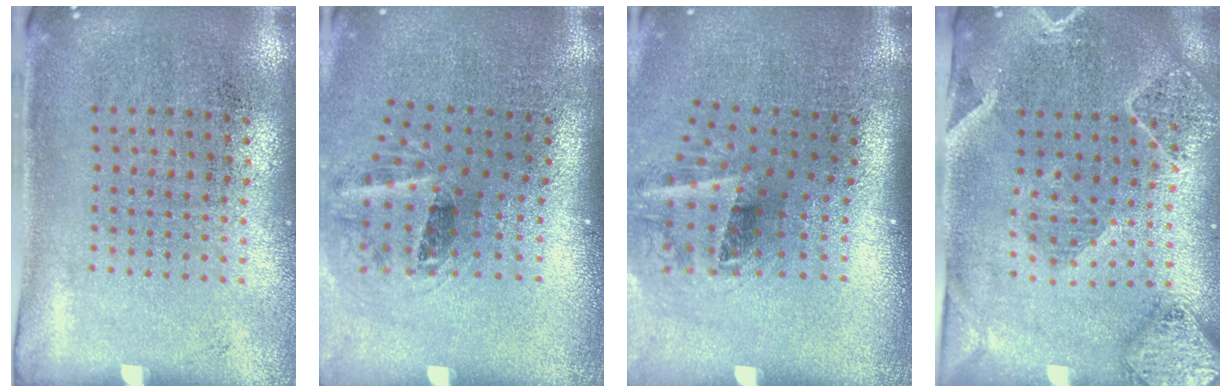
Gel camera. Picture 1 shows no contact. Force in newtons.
{"total": 1.5, "press": 1.1, "slide": 1.1}
{"total": 2.0, "press": 1.2, "slide": 1.6}
{"total": 2.3, "press": 2.1, "slide": 0.9}